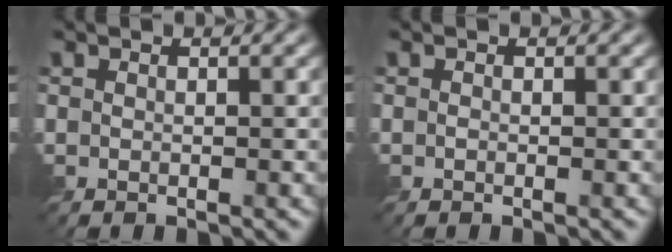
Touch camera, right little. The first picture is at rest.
{"total": 0.0}